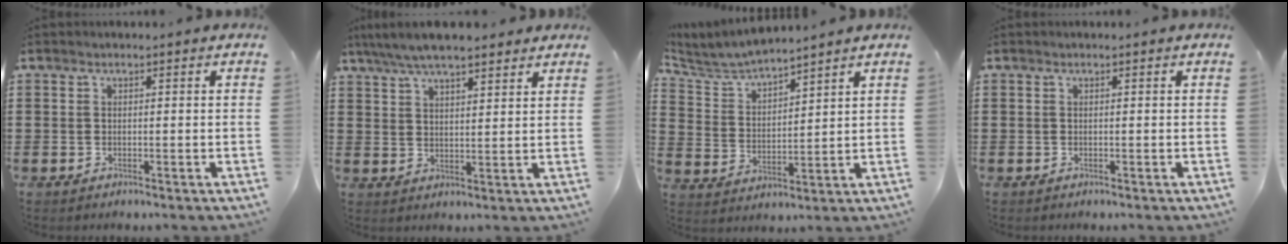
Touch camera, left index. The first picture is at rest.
{"total": 6.1, "force": [5.3, 1.3, 2.8], "torque": [-0.069, -0.008, 0.096]}
{"total": 5.2, "force": [5.0, 0.5, 1.4], "torque": [-0.052, -0.026, 0.085]}
{"total": 0.0}